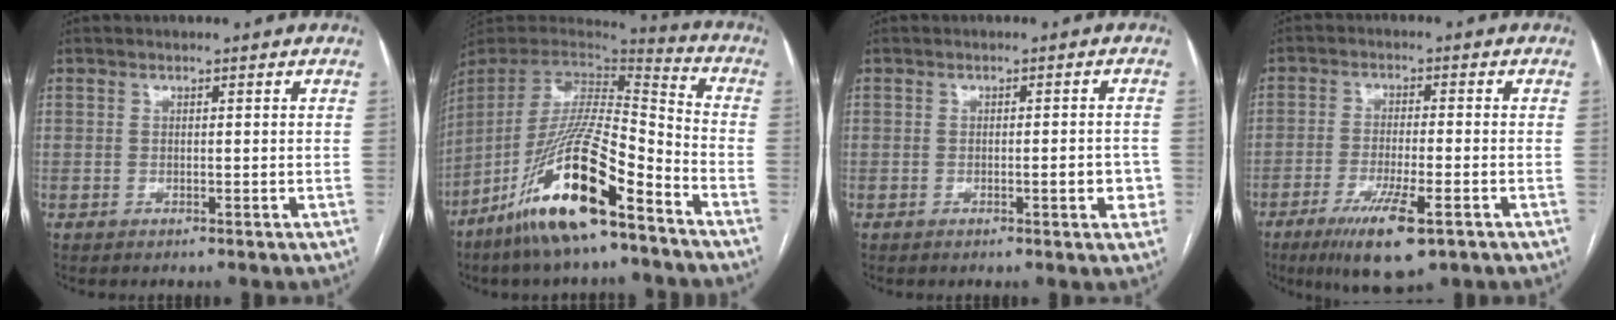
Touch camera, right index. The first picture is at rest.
{"total": 20.4, "force": [-12.5, 3.1, 15.8], "torque": [-0.319, -0.030, -0.231]}
{"total": 5.3, "force": [-1.7, 0.9, 4.9], "torque": [-0.062, 0.004, -0.020]}
{"total": 9.8, "force": [-5.5, 1.5, 7.9], "torque": [-0.144, -0.023, -0.087]}